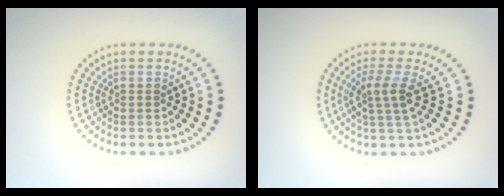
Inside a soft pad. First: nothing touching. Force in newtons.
{"total": 2.8, "press": 2.1, "slide": 1.9}